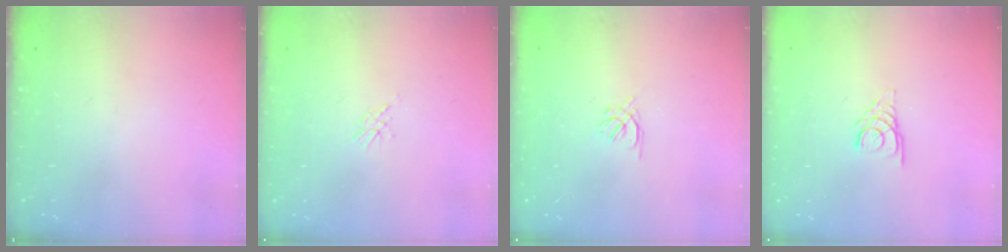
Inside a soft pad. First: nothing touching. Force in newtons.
{"total": 2.1, "press": 2.1, "slide": 0.5}
{"total": 1.3, "press": 1.2, "slide": 0.5}
{"total": 2.7, "press": 2.7, "slide": 0.3}